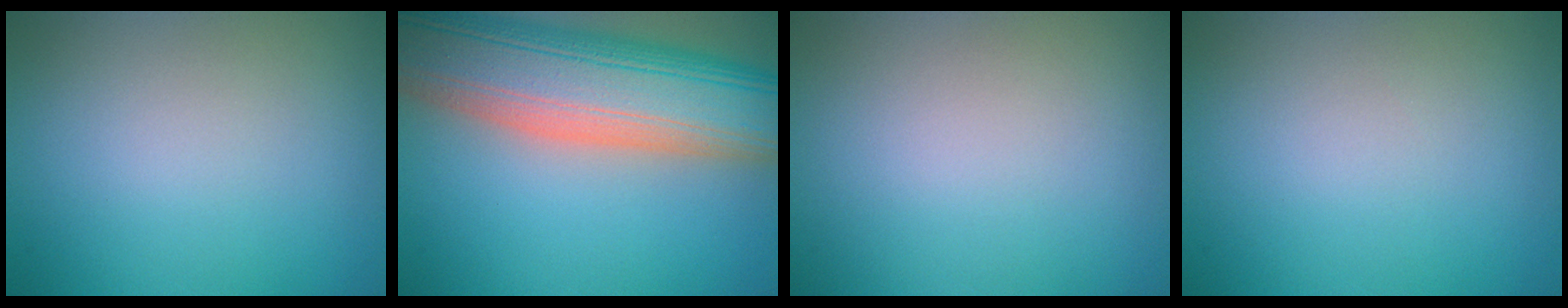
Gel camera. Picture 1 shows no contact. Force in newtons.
{"total": 14.2, "press": 14.1, "slide": 1.2}
{"total": 0.0}
{"total": 0.0}